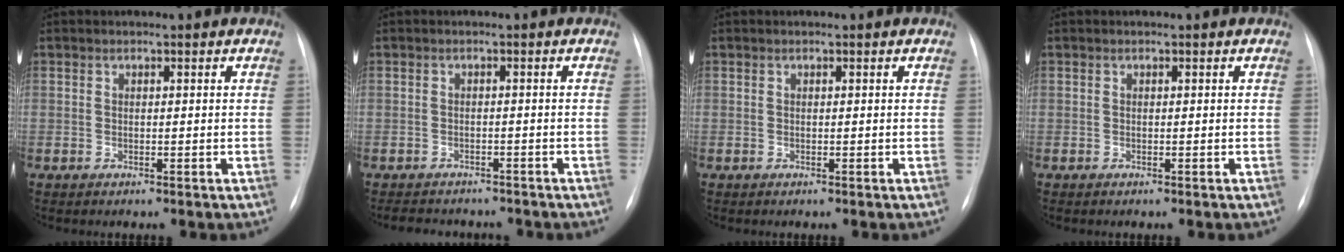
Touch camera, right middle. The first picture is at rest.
{"total": 7.7, "force": [-6.8, 2.8, 2.2], "torque": [-0.035, 0.002, -0.084]}
{"total": 0.0}
{"total": 0.0}